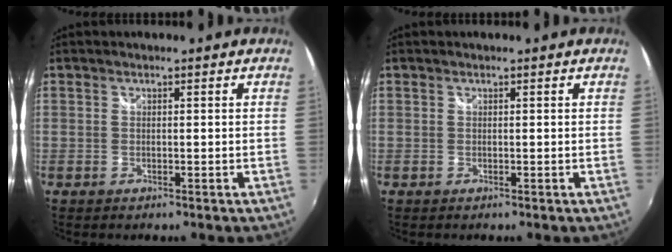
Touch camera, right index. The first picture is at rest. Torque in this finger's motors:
{"motor_torque": [0.00, 0.00, 0.00, 0.01]}